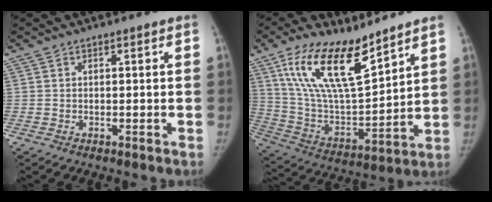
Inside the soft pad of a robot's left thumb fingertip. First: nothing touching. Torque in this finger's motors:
{"motor_torque": [1.18, 1.18, 1.65, -1.12, 0.48]}